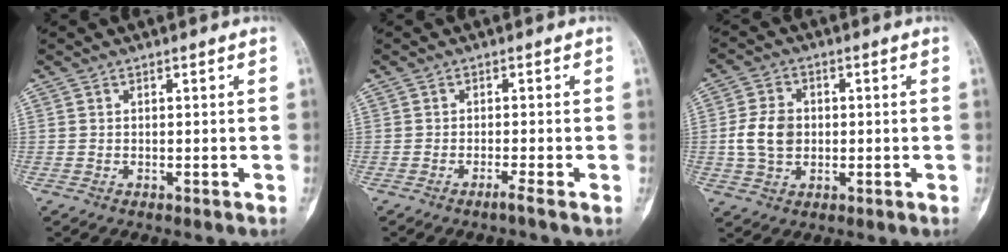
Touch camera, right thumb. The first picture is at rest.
{"total": 1.2, "force": [-0.9, -0.5, 0.6], "torque": [-0.015, 0.000, -0.018]}
{"total": 7.4, "force": [-0.1, 5.6, 4.9], "torque": [-0.083, 0.006, -0.003]}